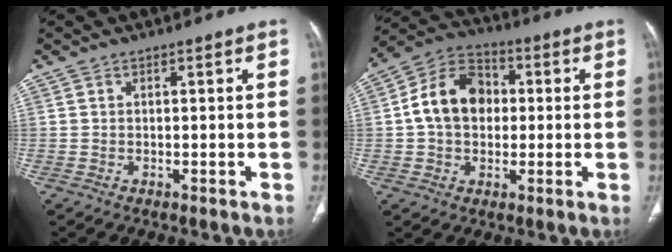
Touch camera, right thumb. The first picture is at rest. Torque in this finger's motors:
{"motor_torque": [-0.98, 1.28, 1.09, -0.25, 0.11]}